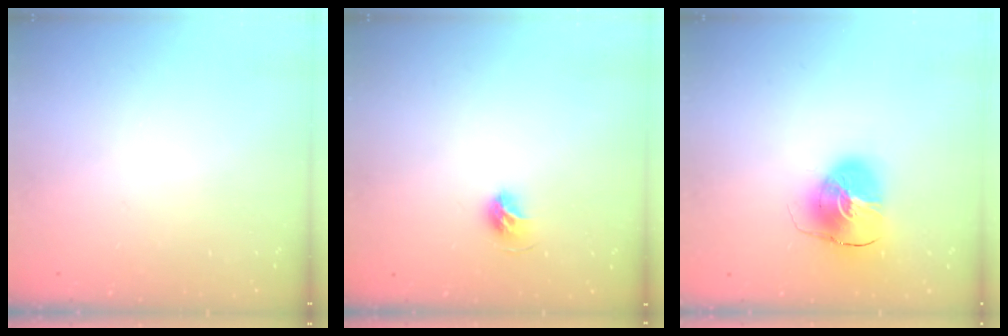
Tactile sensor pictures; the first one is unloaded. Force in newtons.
{"total": 6.7, "press": 6.7, "slide": 0.9}
{"total": 11.2, "press": 11.0, "slide": 1.7}